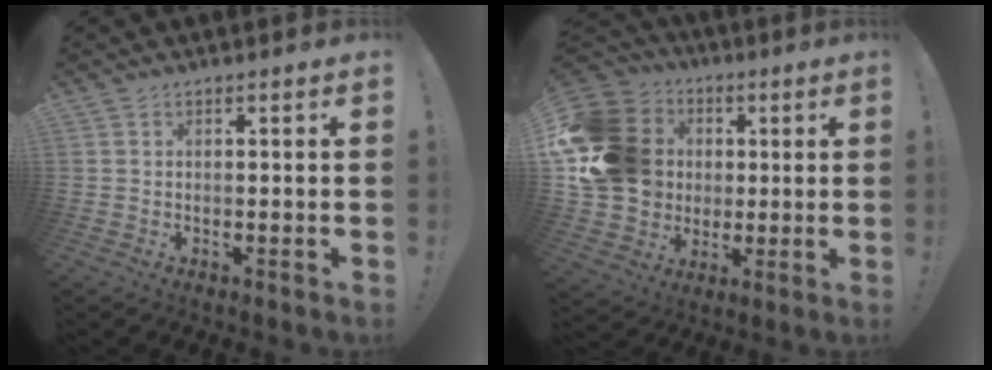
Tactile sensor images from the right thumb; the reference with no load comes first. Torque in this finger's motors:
{"motor_torque": [1.74, 1.75, 0.86, 0.28, 0.52]}